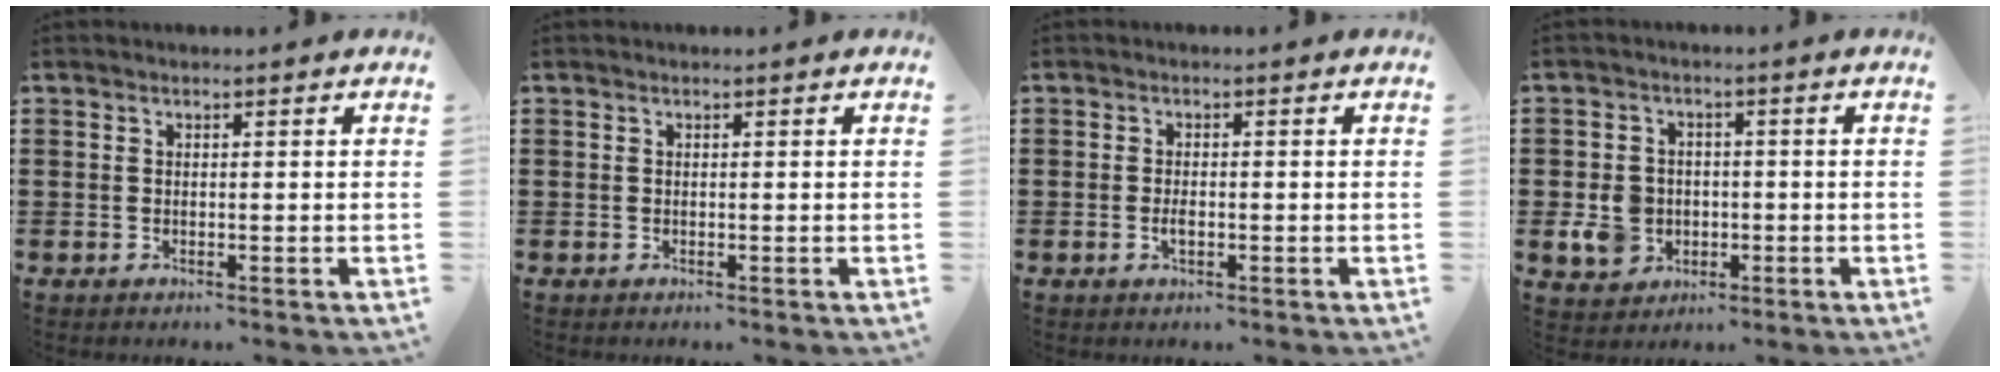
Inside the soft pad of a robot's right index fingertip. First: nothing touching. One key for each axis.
{"total": 0.0}
{"total": 1.7, "fx": -0.5, "fy": 0.7, "fz": 1.5, "tx": -0.028, "ty": 0.000, "tz": -0.008}
{"total": 5.9, "fx": -1.3, "fy": 4.9, "fz": 2.9, "tx": -0.082, "ty": 0.004, "tz": -0.026}